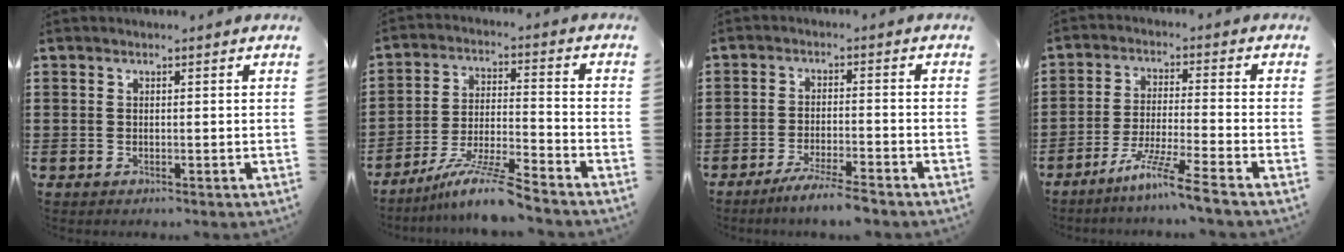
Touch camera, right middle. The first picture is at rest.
{"total": 9.0, "force": [-7.4, 0.1, 5.1], "torque": [-0.102, -0.004, -0.143]}
{"total": 4.5, "force": [-4.0, -0.3, 2.2], "torque": [-0.040, -0.008, -0.073]}
{"total": 7.4, "force": [-6.0, -0.9, 4.2], "torque": [-0.088, -0.019, -0.117]}